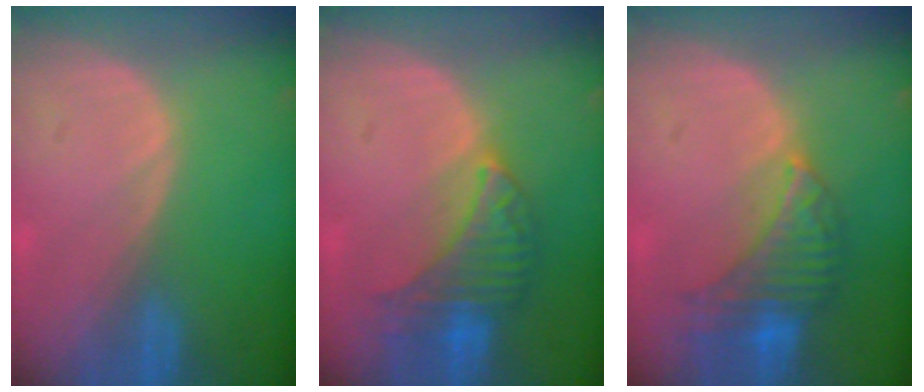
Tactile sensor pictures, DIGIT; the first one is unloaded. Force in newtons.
{"total": 6.8, "press": 6.7, "slide": 0.9}
{"total": 8.0, "press": 7.1, "slide": 3.8}